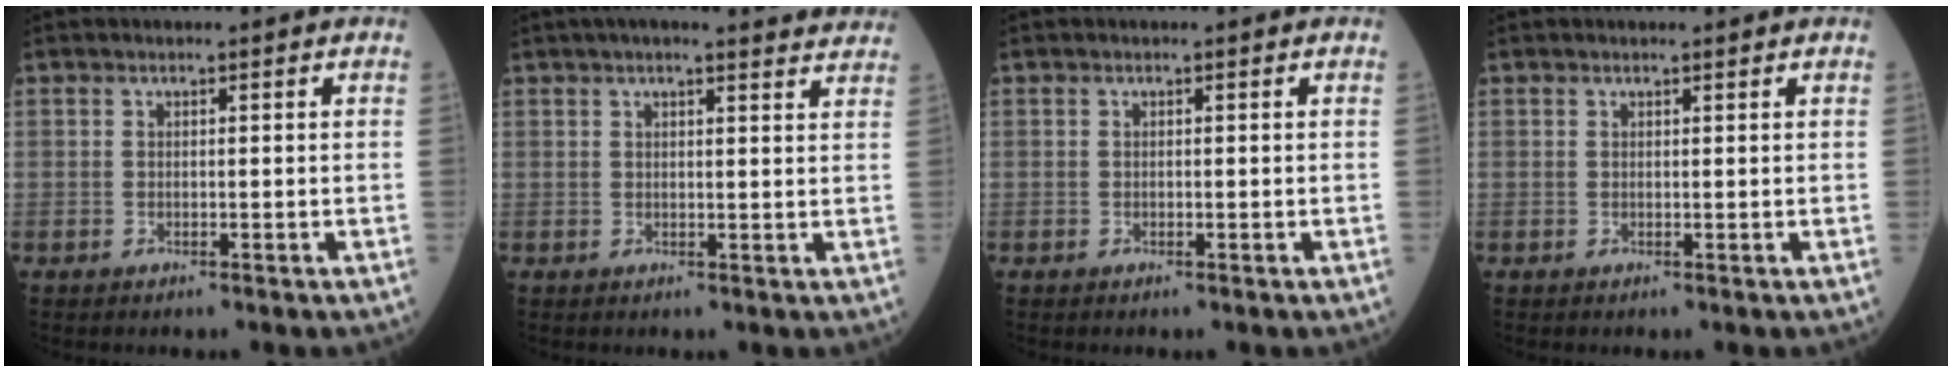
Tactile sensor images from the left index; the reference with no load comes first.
{"total": 13.9, "force": [12.6, 1.4, 5.5], "torque": [-0.068, 0.027, 0.144]}
{"total": 0.0}
{"total": 0.9, "force": [0.9, 0.0, 0.4], "torque": [-0.010, 0.004, 0.014]}